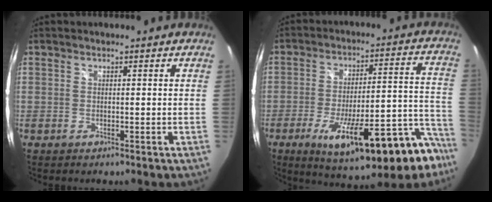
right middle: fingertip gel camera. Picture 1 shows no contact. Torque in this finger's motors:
{"motor_torque": [1.59, -0.55, 1.05, 0.21]}